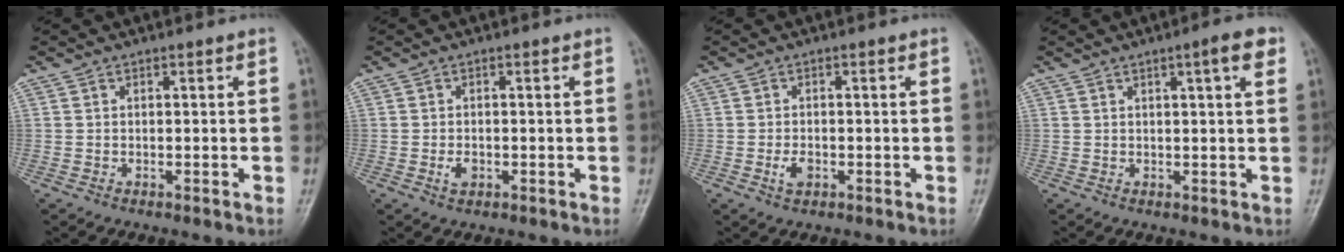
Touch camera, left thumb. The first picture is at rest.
{"total": 2.0, "force": [-0.5, 1.4, 1.3], "torque": [-0.019, 0.000, -0.009]}
{"total": 2.4, "force": [-0.8, 1.6, 1.7], "torque": [-0.030, 0.000, -0.014]}
{"total": 4.5, "force": [2.2, 0.6, 3.9], "torque": [-0.048, -0.004, 0.028]}